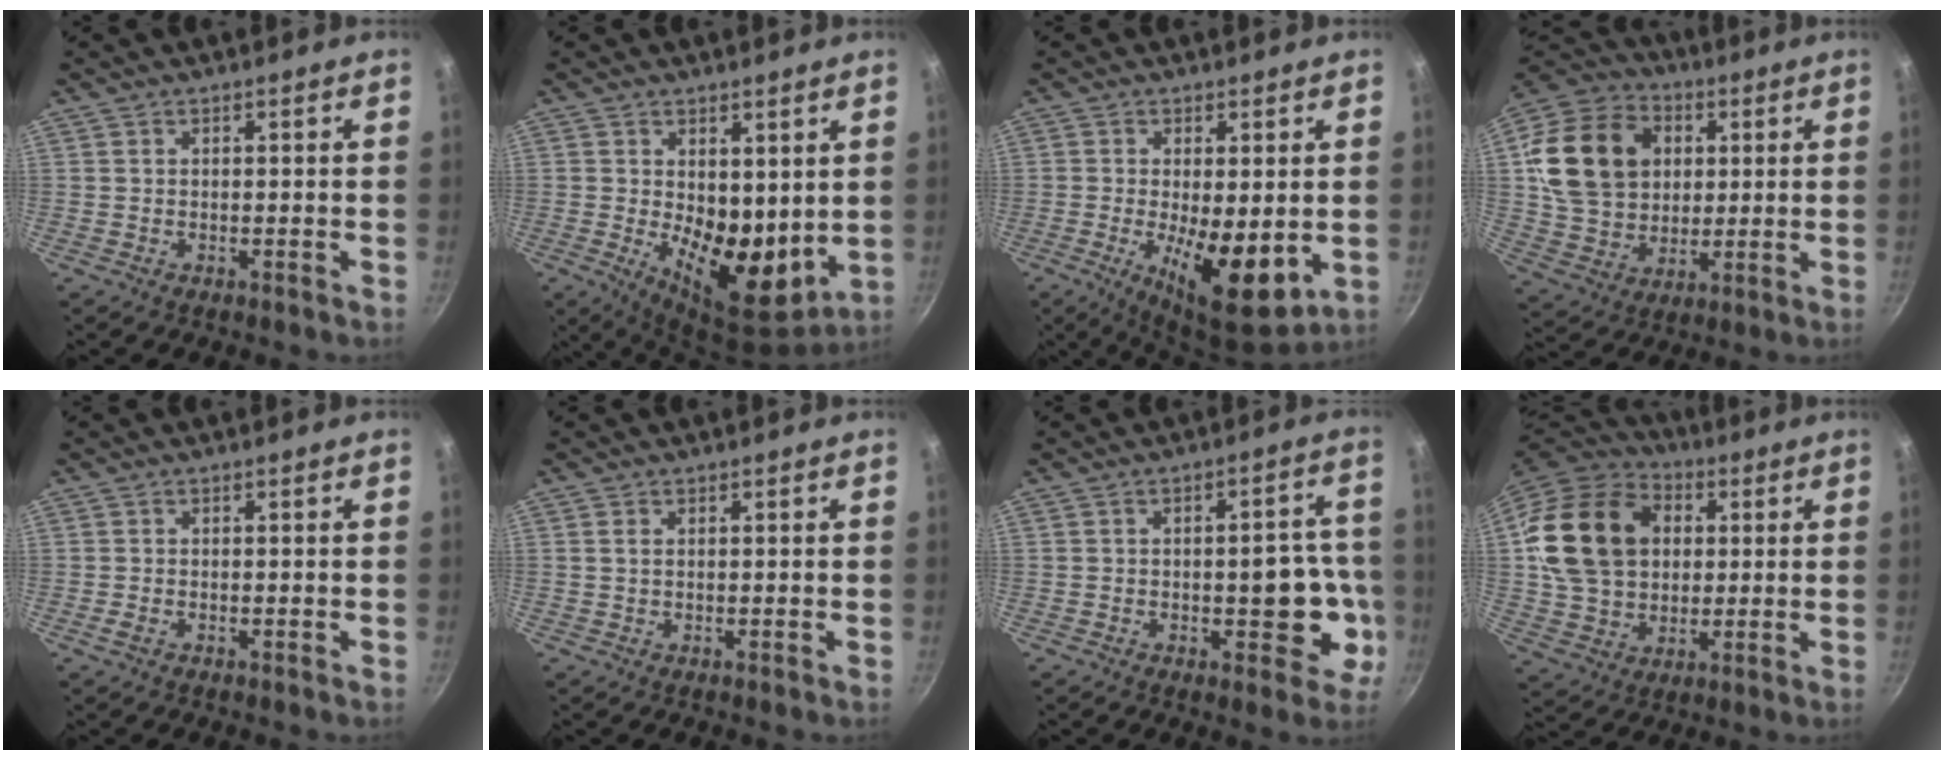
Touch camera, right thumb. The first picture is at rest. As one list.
[{"total": 13.2, "force": [1.1, 7.3, 10.9], "torque": [-0.129, -0.048, 0.028]}, {"total": 12.3, "force": [-1.8, 4.5, 11.3], "torque": [-0.169, -0.015, -0.018]}, {"total": 19.1, "force": [4.2, 15.3, 10.7], "torque": [-0.177, 0.003, 0.079]}, {"total": 1.1, "force": [-0.5, 0.6, 0.7], "torque": [-0.017, 0.002, -0.011]}, {"total": 0.7, "force": [0.3, 0.4, 0.6], "torque": [-0.011, 0.001, 0.004]}, {"total": 11.7, "force": [-2.6, 5.6, 9.9], "torque": [-0.073, 0.024, -0.034]}, {"total": 21.9, "force": [4.1, 17.0, 13.3], "torque": [-0.217, 0.019, 0.074]}]